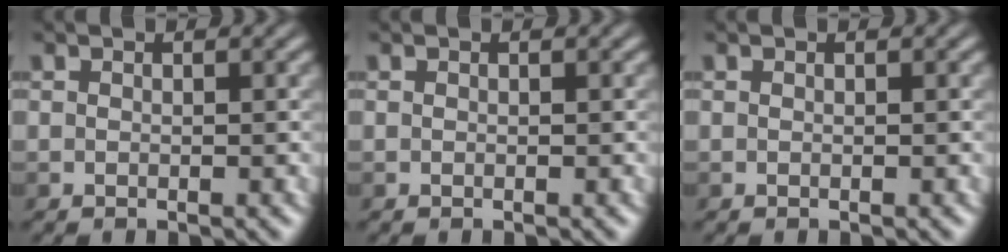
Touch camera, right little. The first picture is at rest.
{"total": 0.0}
{"total": 0.0}